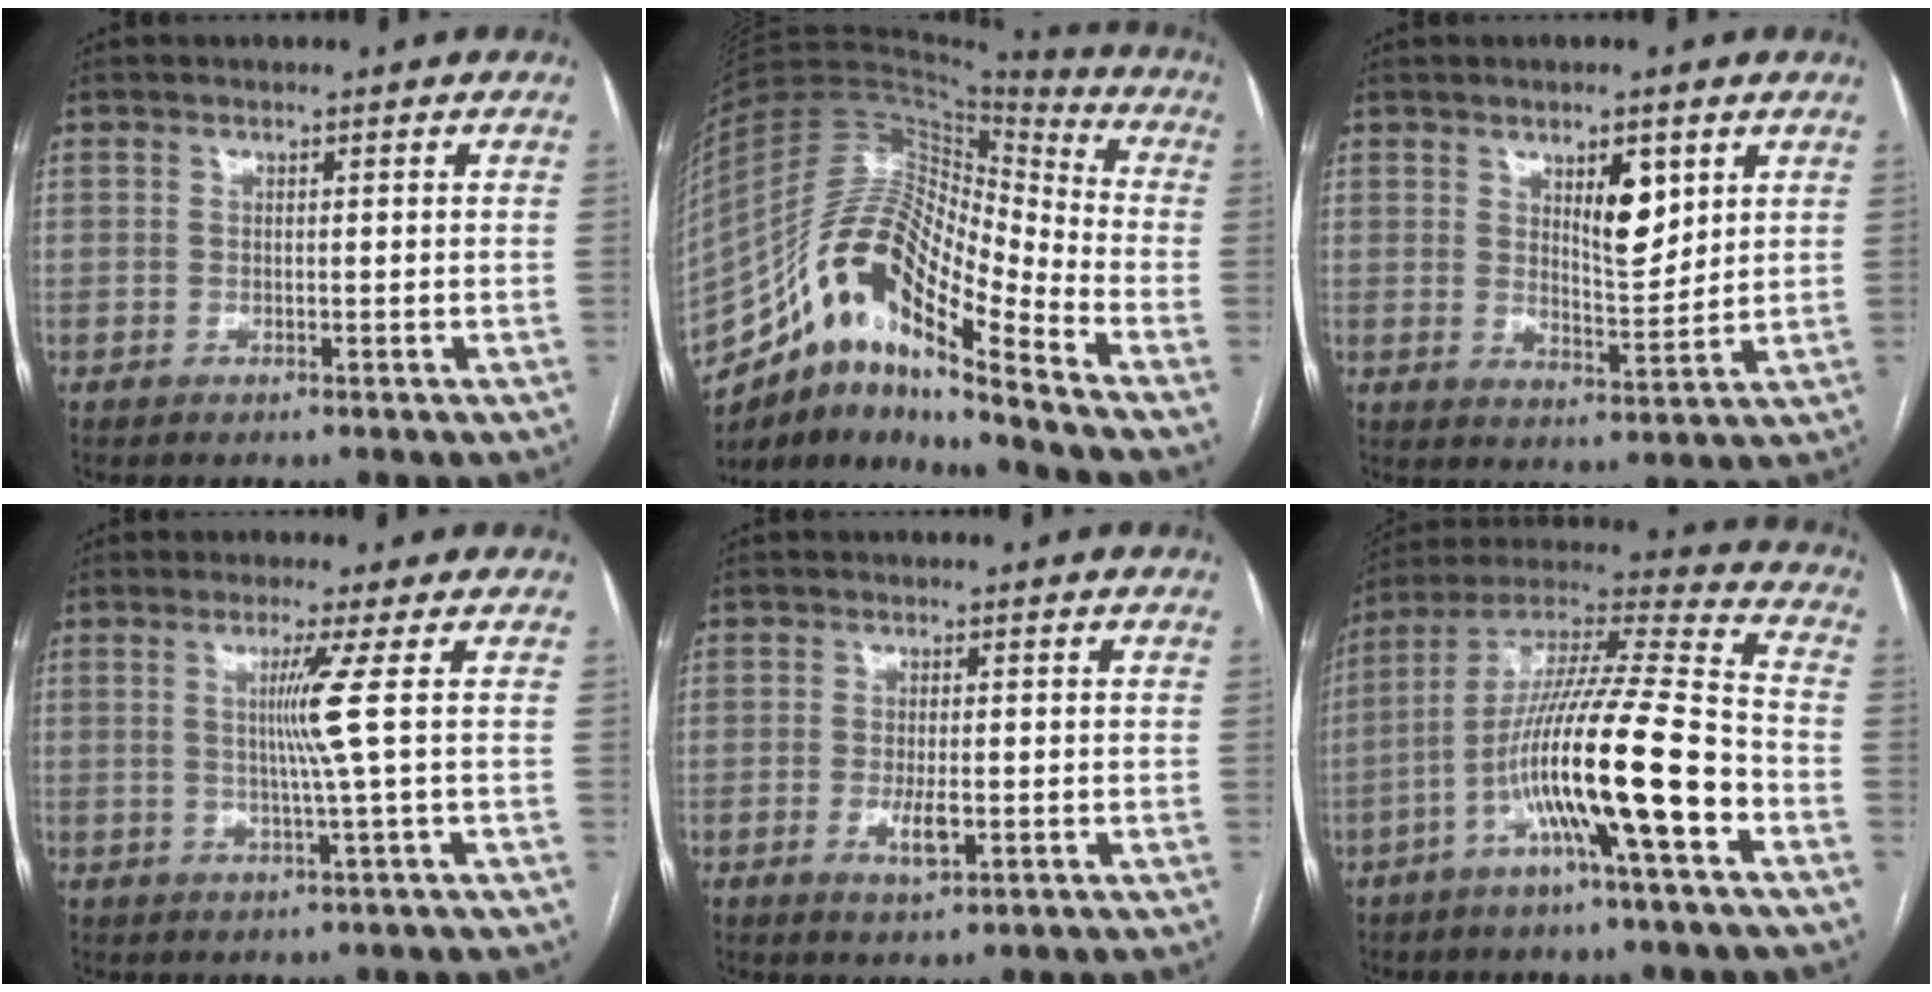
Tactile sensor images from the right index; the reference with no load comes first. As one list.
[{"total": 18.9, "force": [-11.5, 4.4, 14.3], "torque": [-0.272, 0.028, -0.200]}, {"total": 6.3, "force": [2.9, 2.0, 5.2], "torque": [-0.085, -0.006, 0.051]}, {"total": 4.7, "force": [0.6, -2.3, 4.1], "torque": [-0.076, -0.008, 0.014]}, {"total": 3.5, "force": [-1.0, 1.0, 3.3], "torque": [-0.063, -0.004, -0.011]}, {"total": 18.5, "force": [-6.5, 0.6, 17.2], "torque": [-0.314, 0.002, -0.119]}]